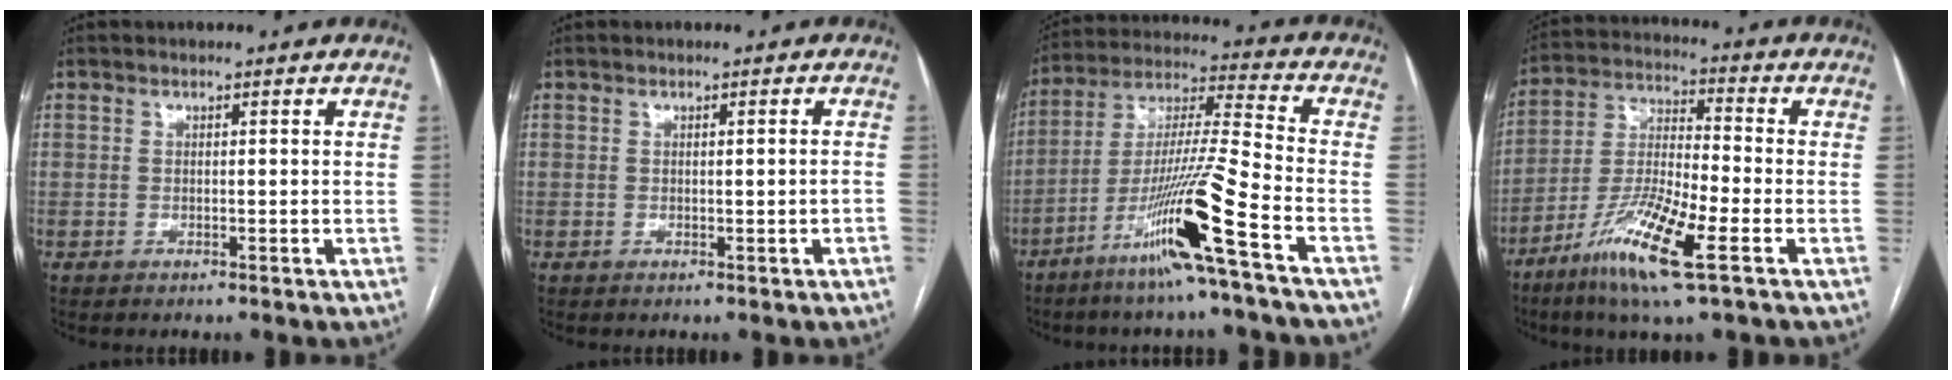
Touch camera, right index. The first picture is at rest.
{"total": 0.9, "force": [-0.3, 0.0, 0.8], "torque": [-0.014, 0.000, 0.000]}
{"total": 15.5, "force": [-8.0, -1.9, 13.1], "torque": [-0.257, -0.023, -0.152]}
{"total": 13.6, "force": [-7.0, 1.2, 11.6], "torque": [-0.237, -0.023, -0.132]}